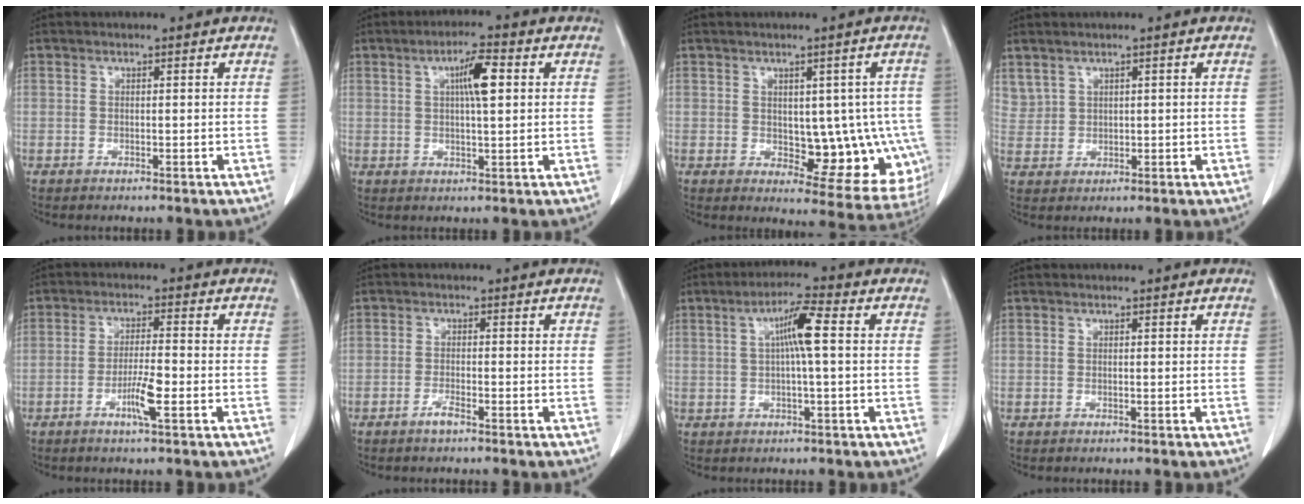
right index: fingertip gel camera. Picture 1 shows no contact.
{"total": 5.7, "force": [1.6, 0.8, 5.4], "torque": [-0.094, 0.007, 0.026]}
{"total": 11.6, "force": [-0.8, 6.1, 9.8], "torque": [-0.092, 0.012, 0.008]}
{"total": 3.1, "force": [2.1, 2.2, 0.7], "torque": [-0.016, 0.009, 0.056]}
{"total": 4.9, "force": [-2.0, 0.1, 4.5], "torque": [-0.085, -0.005, -0.039]}
{"total": 1.8, "force": [-1.3, 0.1, 1.2], "torque": [-0.028, 0.000, -0.024]}
{"total": 5.9, "force": [1.0, 0.1, 5.8], "torque": [-0.105, 0.012, 0.015]}
{"total": 0.0}